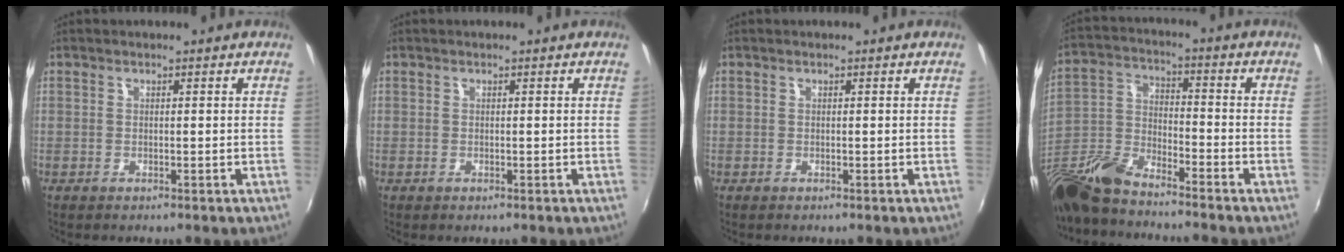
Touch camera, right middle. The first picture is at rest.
{"total": 0.0}
{"total": 0.0}
{"total": 13.9, "force": [-10.9, 3.9, 7.7], "torque": [-0.175, -0.021, -0.221]}